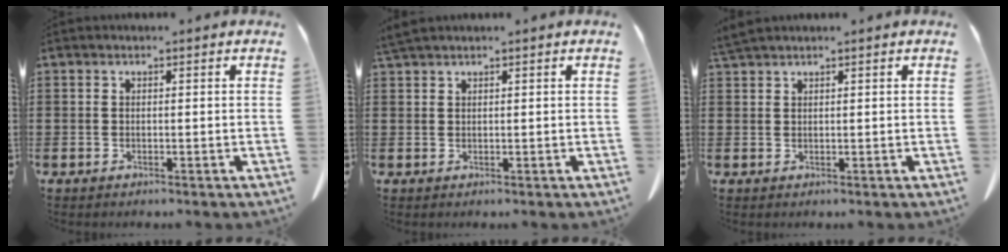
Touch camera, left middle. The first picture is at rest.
{"total": 1.5, "force": [1.4, -0.1, 0.6], "torque": [-0.017, -0.002, 0.028]}
{"total": 1.8, "force": [1.7, -0.1, 0.7], "torque": [-0.018, -0.001, 0.034]}